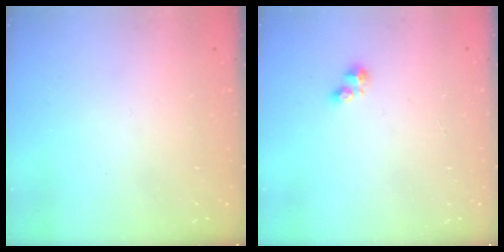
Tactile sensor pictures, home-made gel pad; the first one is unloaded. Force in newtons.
{"total": 3.9, "press": 3.9, "slide": 0.5}